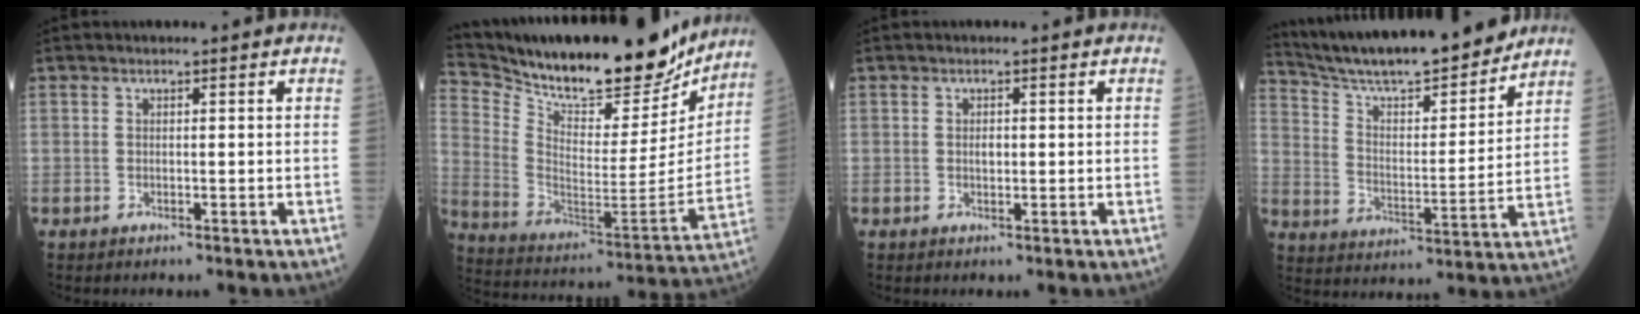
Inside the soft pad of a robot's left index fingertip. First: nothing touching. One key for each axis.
{"total": 27.2, "fx": 23.5, "fy": 6.5, "fz": 12.2, "tx": -0.221, "ty": -0.033, "tz": 0.349}
{"total": 0.9, "fx": -0.1, "fy": 0.5, "fz": 0.7, "tx": -0.011, "ty": -0.002, "tz": -0.002}
{"total": 18.7, "fx": 16.9, "fy": 1.7, "fz": 7.9, "tx": -0.139, "ty": -0.008, "tz": 0.269}